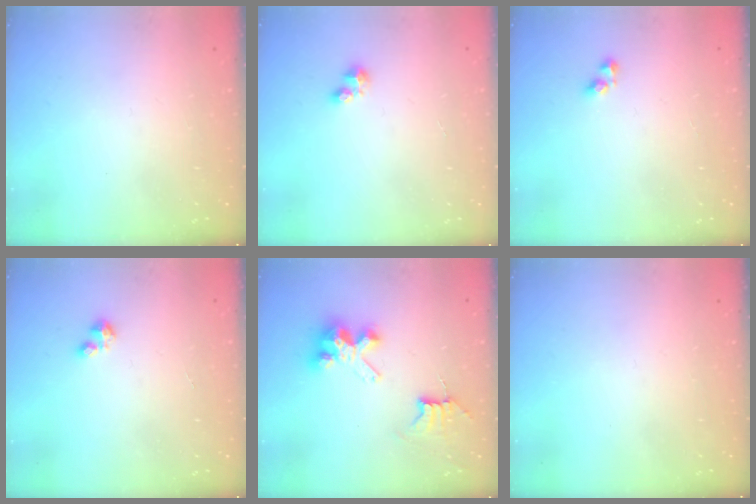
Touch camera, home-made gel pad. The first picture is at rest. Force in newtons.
{"total": 3.0, "press": 3.0, "slide": 0.3}
{"total": 4.2, "press": 4.1, "slide": 1.1}
{"total": 1.7, "press": 1.6, "slide": 0.3}
{"total": 7.9, "press": 7.9, "slide": 0.4}
{"total": 0.0}